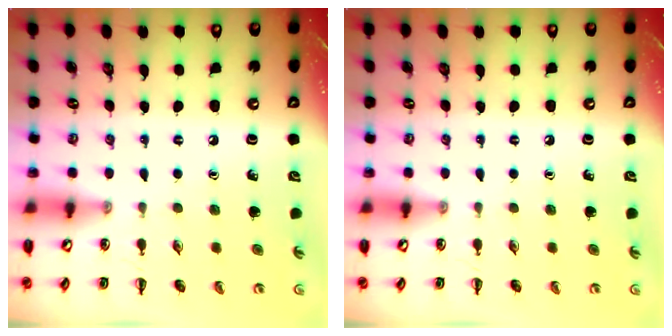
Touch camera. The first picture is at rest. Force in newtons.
{"total": 0.0}